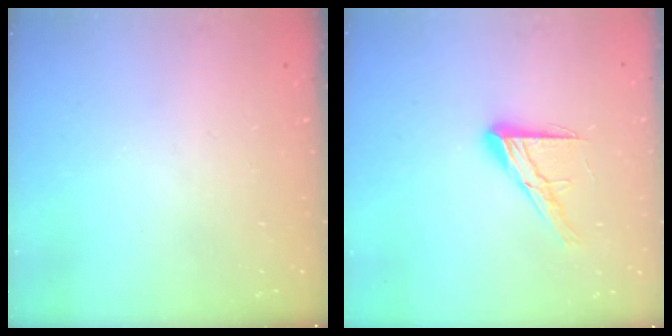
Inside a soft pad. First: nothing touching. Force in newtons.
{"total": 12.3, "press": 12.2, "slide": 1.1}